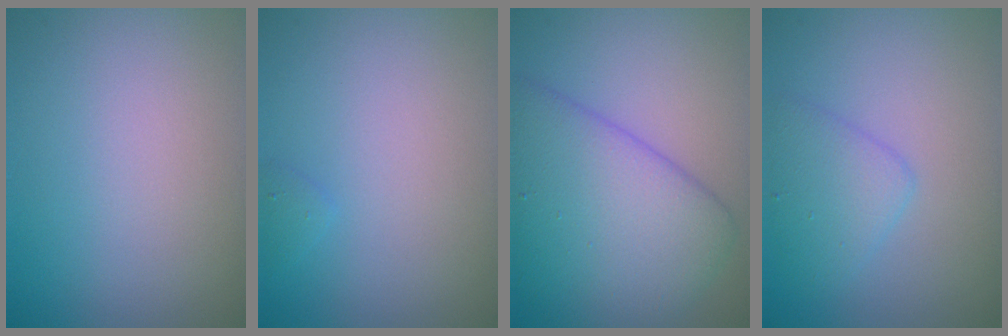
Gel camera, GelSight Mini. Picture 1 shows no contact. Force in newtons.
{"total": 0.6, "press": 0.6, "slide": 0.0}
{"total": 7.5, "press": 7.5, "slide": 0.3}
{"total": 2.6, "press": 2.6, "slide": 0.0}